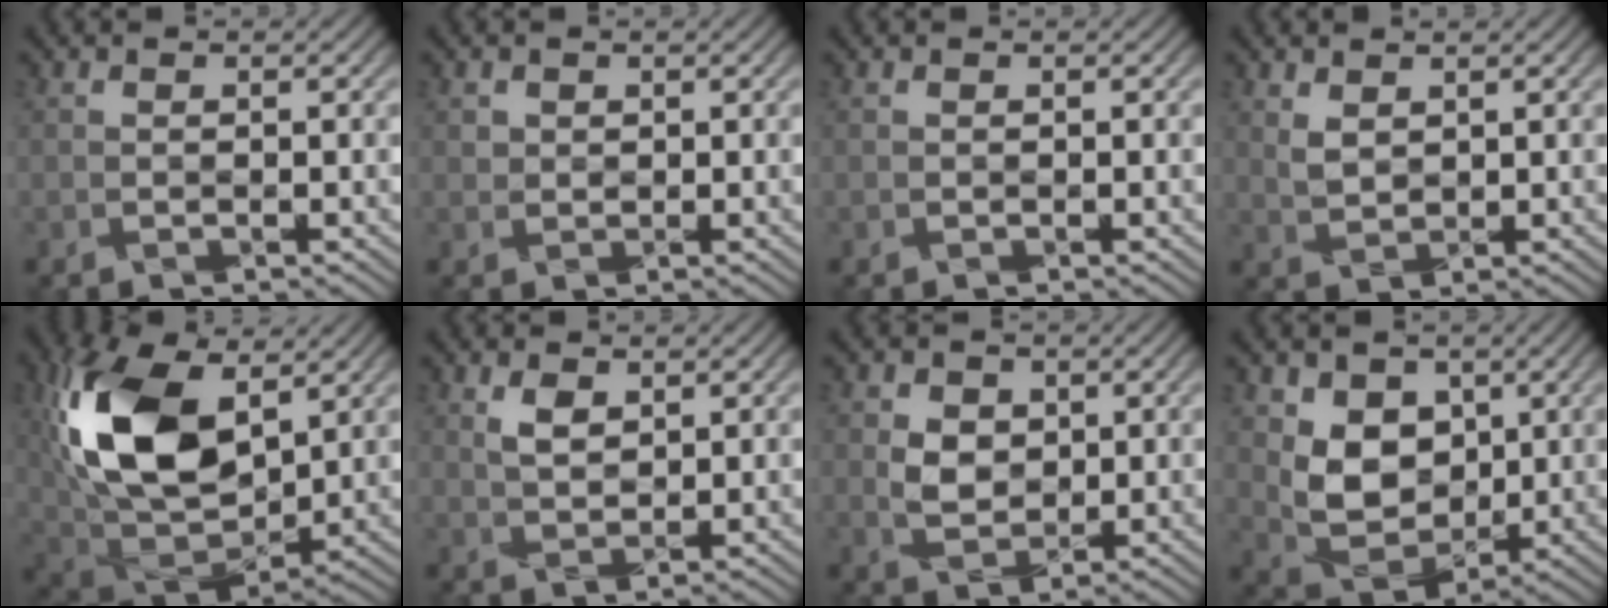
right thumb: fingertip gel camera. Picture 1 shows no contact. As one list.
[{"total": 1.0, "force": [0.8, 0.5, -0.4], "torque": [0.005, -0.006, 0.020]}, {"total": 0.0}, {"total": 1.7, "force": [1.4, 0.7, 0.5], "torque": [-0.021, -0.006, 0.037]}, {"total": 15.4, "force": [4.6, 9.3, 11.4], "torque": [-0.268, 0.003, 0.096]}, {"total": 2.3, "force": [1.5, 1.3, 1.2], "torque": [-0.033, -0.006, 0.037]}, {"total": 3.2, "force": [0.9, 2.7, 1.5], "torque": [-0.035, -0.005, 0.019]}, {"total": 6.7, "force": [2.4, 5.3, 3.3], "torque": [-0.083, -0.019, 0.046]}]